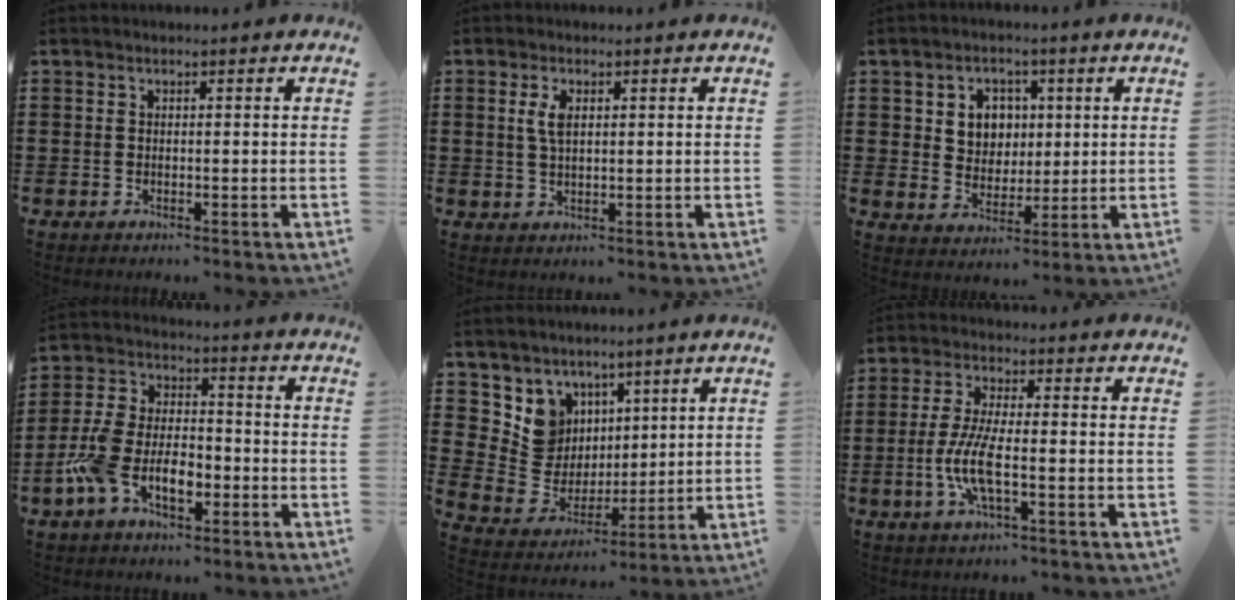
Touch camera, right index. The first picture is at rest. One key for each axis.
{"total": 3.4, "fx": 1.0, "fy": 1.4, "fz": 2.9, "tx": -0.063, "ty": 0.008, "tz": 0.016}
{"total": 5.5, "fx": 1.5, "fy": 4.9, "fz": 2.0, "tx": -0.046, "ty": 0.009, "tz": 0.021}
{"total": 9.0, "fx": -3.8, "fy": 5.0, "fz": 6.4, "tx": -0.152, "ty": 0.003, "tz": -0.074}
{"total": 7.7, "fx": 3.5, "fy": 6.9, "fz": 0.5, "tx": -0.059, "ty": -0.033, "tz": 0.073}
{"total": 7.2, "fx": -2.1, "fy": 1.9, "fz": 6.6, "tx": -0.155, "ty": -0.014, "tz": -0.047}